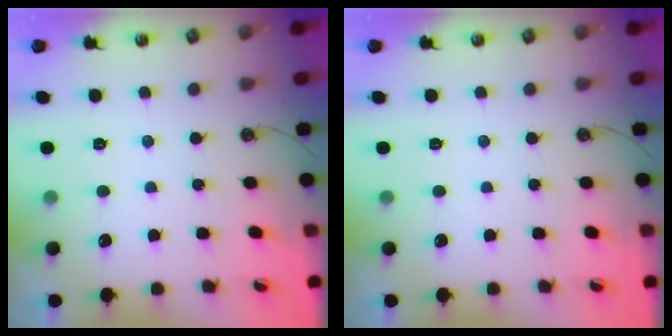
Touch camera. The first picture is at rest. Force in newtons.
{"total": 0.0}